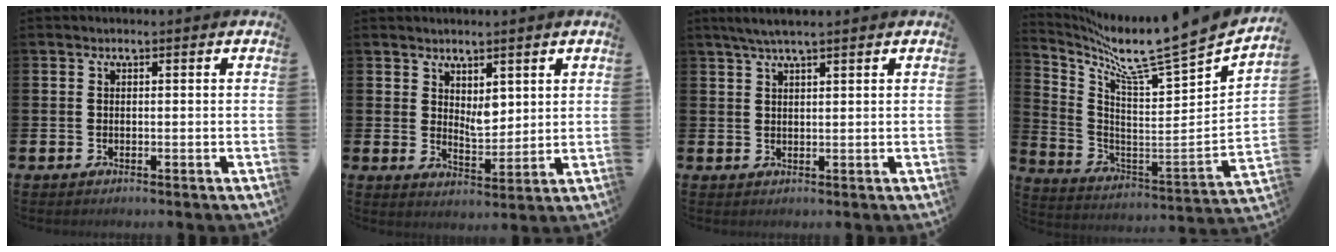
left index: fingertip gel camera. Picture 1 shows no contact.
{"total": 4.0, "force": [3.0, 1.9, 1.9], "torque": [-0.027, -0.020, 0.049]}
{"total": 3.1, "force": [2.4, 0.3, 1.9], "torque": [-0.038, 0.001, 0.043]}
{"total": 8.8, "force": [8.0, -0.5, 3.5], "torque": [-0.100, -0.086, 0.116]}